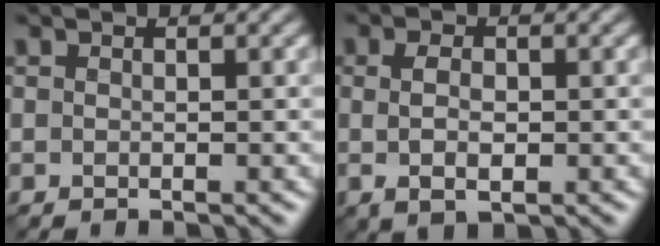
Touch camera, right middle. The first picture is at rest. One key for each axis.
{"total": 2.5, "fx": -0.1, "fy": 1.2, "fz": 2.1, "tx": -0.046, "ty": -0.001, "tz": 0.003}